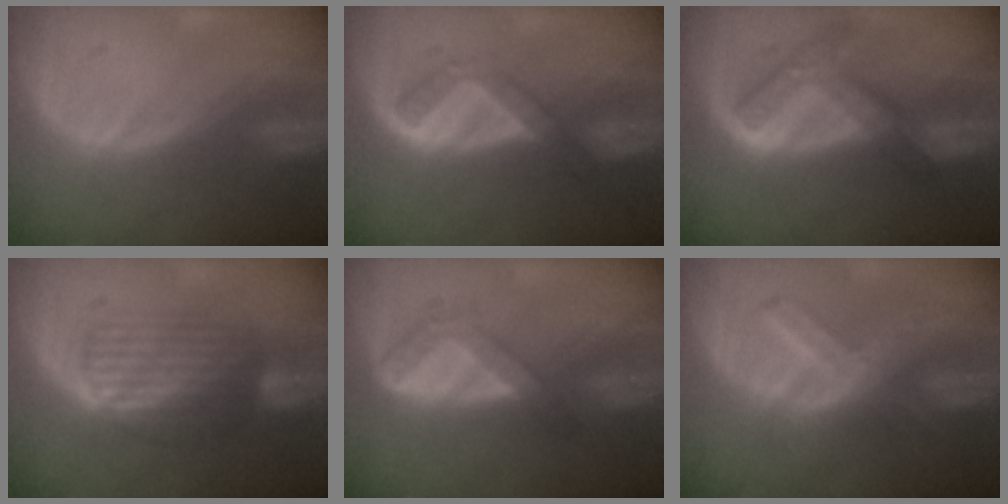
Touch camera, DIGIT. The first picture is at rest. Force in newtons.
{"total": 5.2, "press": 4.4, "slide": 2.9}
{"total": 7.7, "press": 6.5, "slide": 4.2}
{"total": 6.8, "press": 6.5, "slide": 2.1}
{"total": 4.8, "press": 4.3, "slide": 2.1}
{"total": 7.2, "press": 6.4, "slide": 3.5}